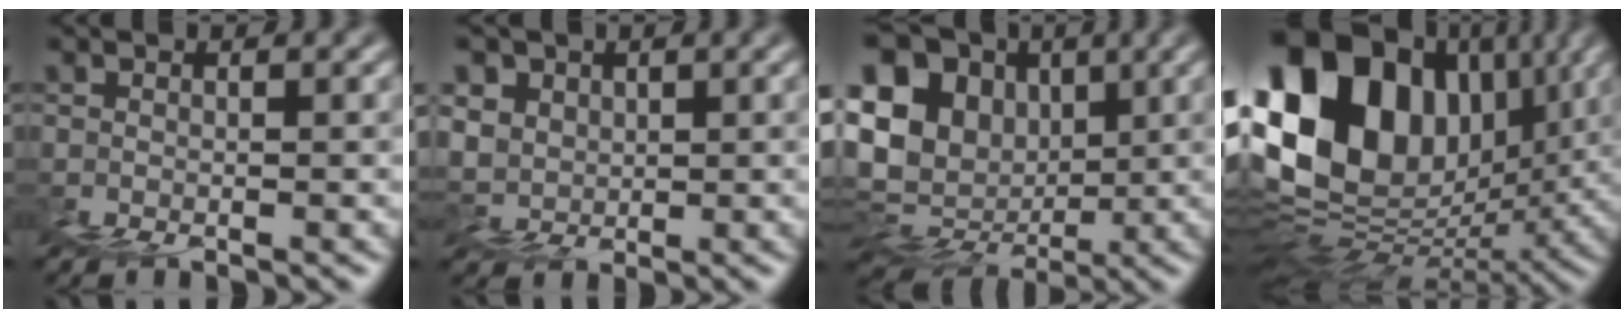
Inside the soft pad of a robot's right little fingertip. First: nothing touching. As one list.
[{"total": 8.3, "force": [5.5, 5.8, 2.2], "torque": [-0.029, 0.037, 0.085]}, {"total": 14.9, "force": [4.7, 12.5, 6.6], "torque": [-0.153, 0.038, 0.081]}, {"total": 17.0, "force": [7.2, 11.5, 10.1], "torque": [-0.206, 0.039, 0.134]}]